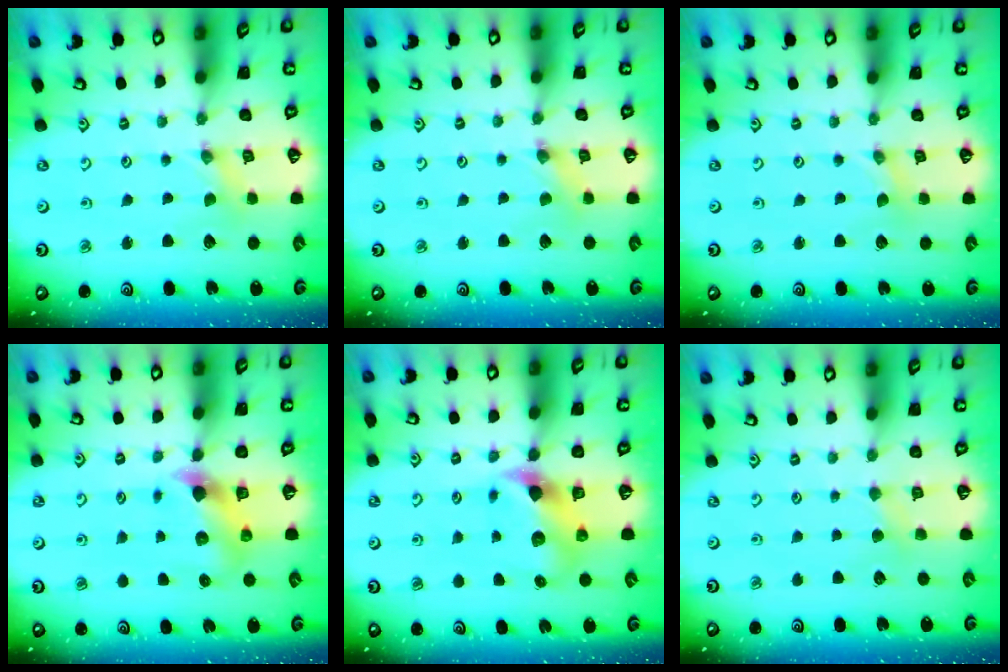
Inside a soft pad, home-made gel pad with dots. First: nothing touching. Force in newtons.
{"total": 0.8, "press": 0.8, "slide": 0.2}
{"total": 0.0}
{"total": 5.7, "press": 5.7, "slide": 0.5}
{"total": 8.4, "press": 8.3, "slide": 1.1}
{"total": 2.8, "press": 2.8, "slide": 0.5}